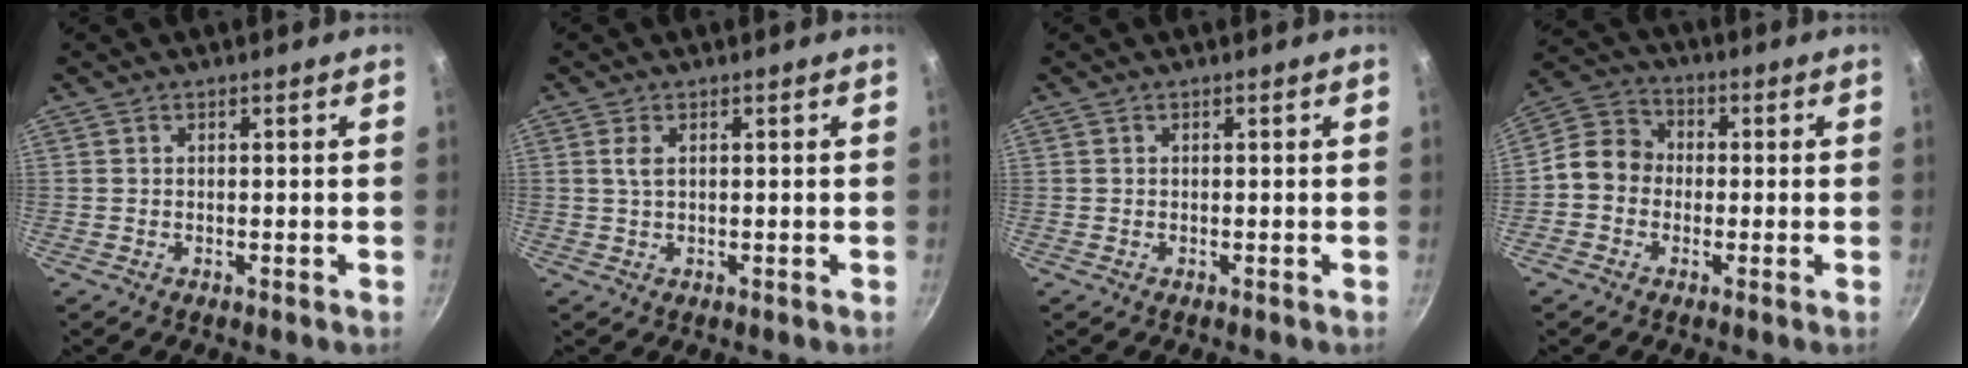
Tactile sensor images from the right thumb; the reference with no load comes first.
{"total": 1.9, "force": [0.6, 0.8, 1.6], "torque": [-0.031, -0.004, 0.013]}
{"total": 0.0}
{"total": 7.6, "force": [-1.0, 6.5, 3.6], "torque": [-0.042, 0.021, -0.044]}